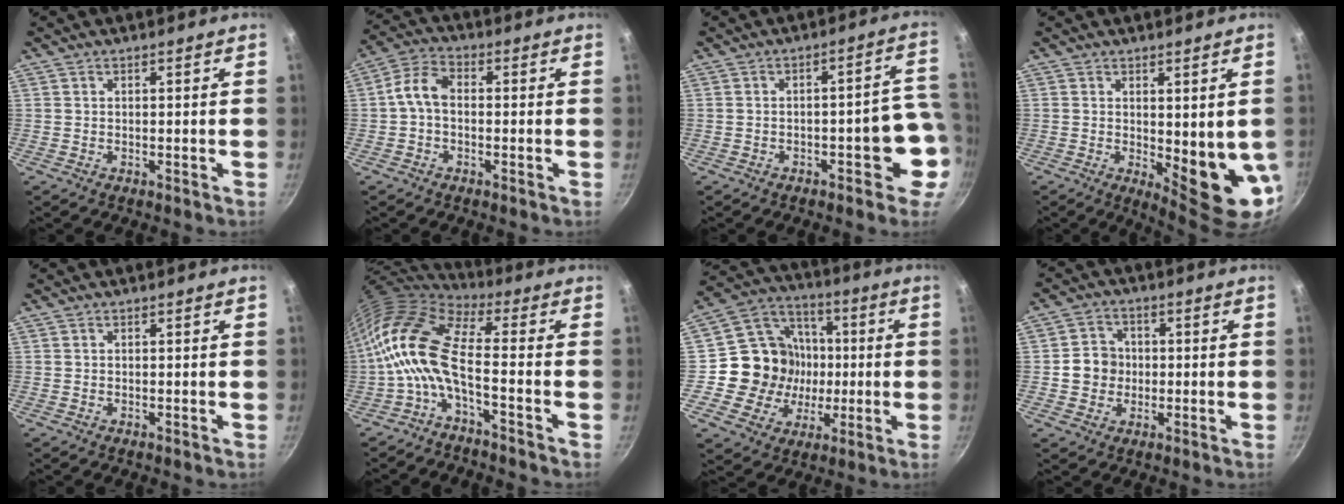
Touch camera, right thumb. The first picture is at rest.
{"total": 5.9, "force": [-0.5, 3.7, 4.6], "torque": [-0.093, 0.028, -0.024]}
{"total": 7.0, "force": [-2.3, 3.2, 5.8], "torque": [-0.023, 0.046, -0.025]}
{"total": 10.8, "force": [-0.5, 3.4, 10.2], "torque": [-0.113, -0.020, 0.007]}
{"total": 0.0}
{"total": 13.3, "force": [-2.8, 4.8, 12.1], "torque": [-0.251, 0.033, -0.069]}
{"total": 17.1, "force": [-0.9, 16.0, 6.1], "torque": [-0.069, 0.028, -0.018]}
{"total": 6.2, "force": [-0.3, 5.8, 2.3], "torque": [-0.006, 0.013, -0.013]}